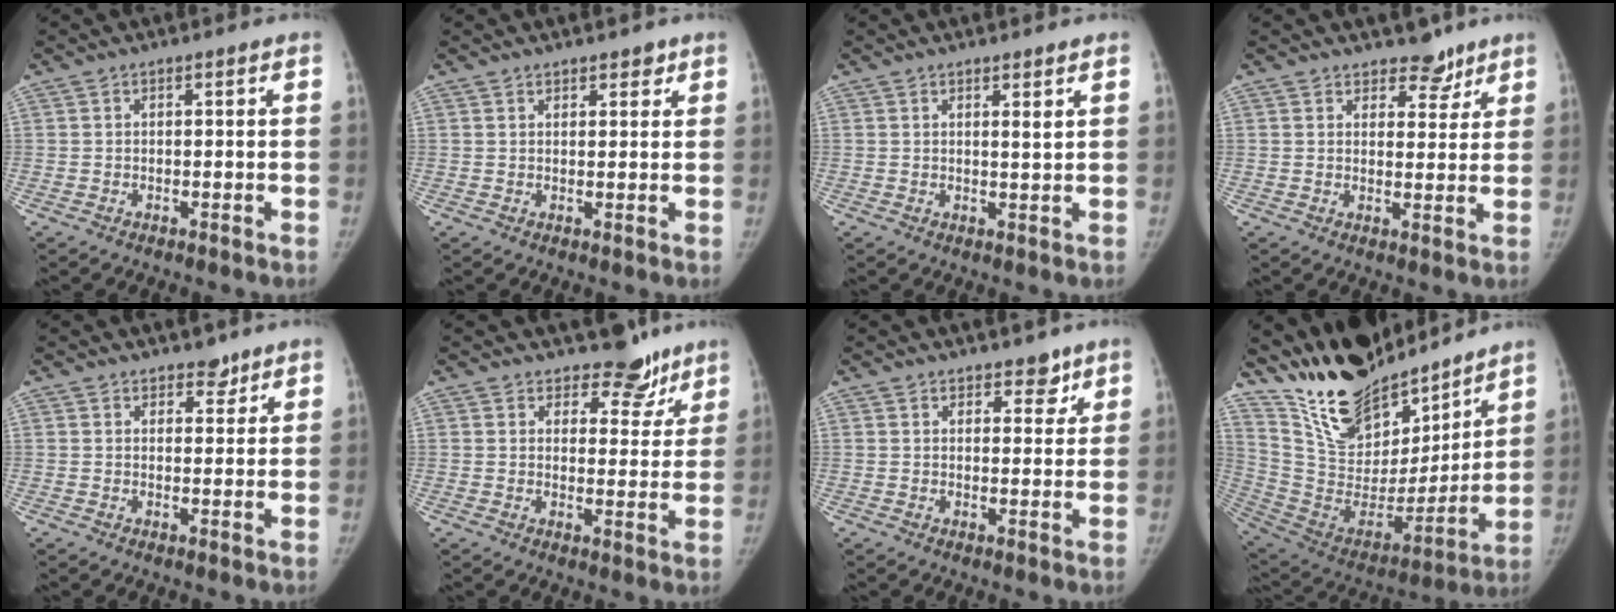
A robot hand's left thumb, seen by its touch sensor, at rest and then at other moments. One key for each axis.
{"total": 2.4, "fx": 1.9, "fy": 1.2, "fz": 1.0, "tx": 0.006, "ty": -0.009, "tz": 0.022}
{"total": 1.9, "fx": 1.1, "fy": 0.0, "fz": 1.5, "tx": -0.024, "ty": -0.011, "tz": 0.019}
{"total": 5.0, "fx": 3.9, "fy": 2.8, "fz": 1.4, "tx": 0.016, "ty": -0.025, "tz": 0.056}
{"total": 3.0, "fx": 2.4, "fy": 1.7, "fz": 0.9, "tx": 0.010, "ty": -0.014, "tz": 0.032}
{"total": 7.9, "fx": 6.4, "fy": 4.1, "fz": 2.1, "tx": 0.011, "ty": -0.044, "tz": 0.081}
{"total": 4.0, "fx": 2.9, "fy": 2.1, "fz": 1.7, "tx": 0.007, "ty": -0.017, "tz": 0.041}
{"total": 24.9, "fx": 20.8, "fy": 9.7, "fz": 9.6, "tx": -0.133, "ty": -0.112, "tz": 0.365}